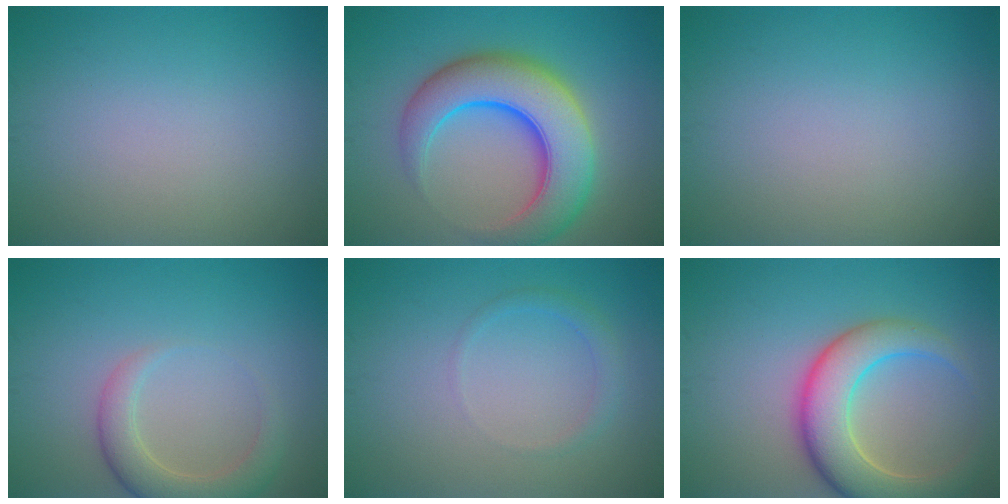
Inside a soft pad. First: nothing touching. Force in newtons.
{"total": 9.6, "press": 9.6, "slide": 0.3}
{"total": 0.0}
{"total": 3.7, "press": 3.6, "slide": 0.4}
{"total": 1.4, "press": 1.4, "slide": 0.1}
{"total": 7.2, "press": 7.2, "slide": 0.6}